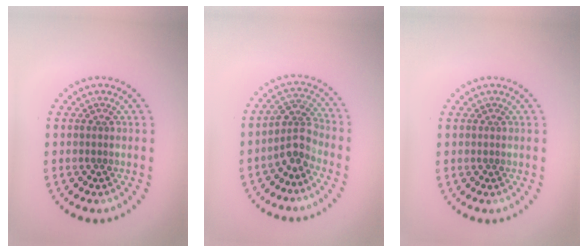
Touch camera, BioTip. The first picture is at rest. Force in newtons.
{"total": 2.7, "press": 2.0, "slide": 1.8}
{"total": 0.0}